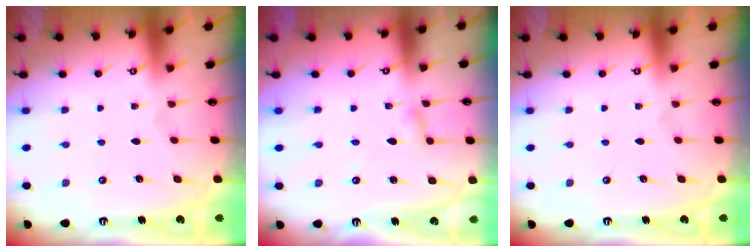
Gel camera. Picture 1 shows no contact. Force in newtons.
{"total": 2.4, "press": 2.4, "slide": 0.2}
{"total": 0.0}